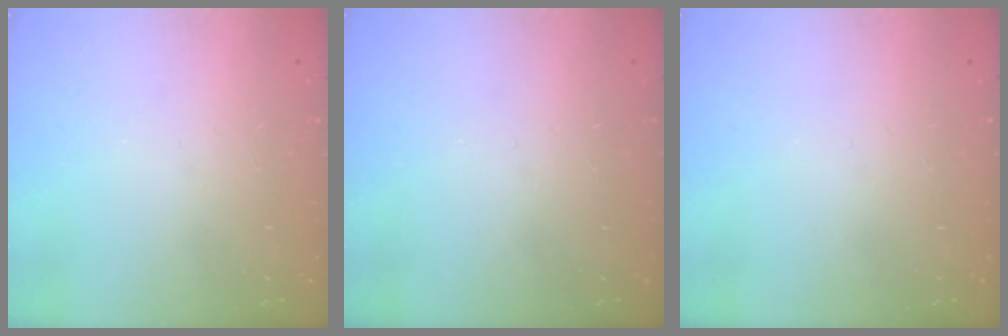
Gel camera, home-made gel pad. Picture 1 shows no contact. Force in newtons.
{"total": 0.0}
{"total": 0.0}